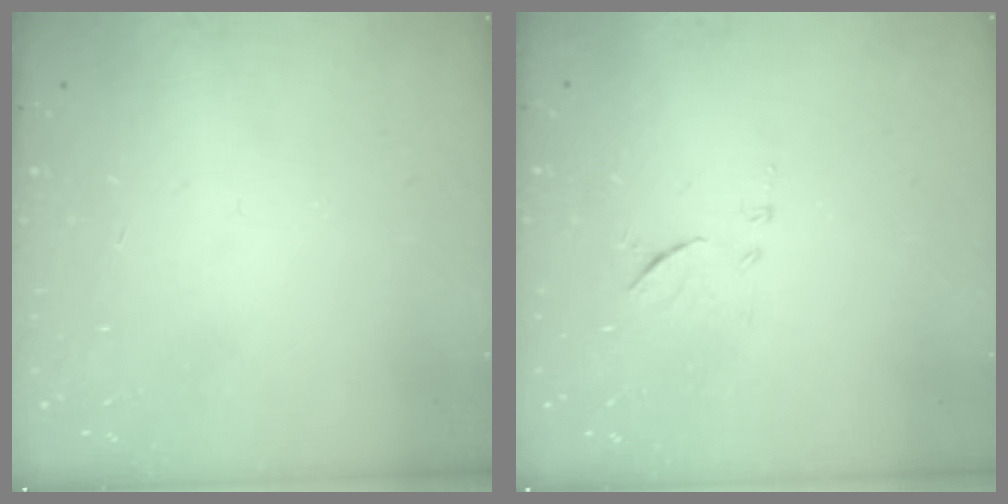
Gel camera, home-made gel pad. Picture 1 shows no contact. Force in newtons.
{"total": 8.2, "press": 8.2, "slide": 0.2}